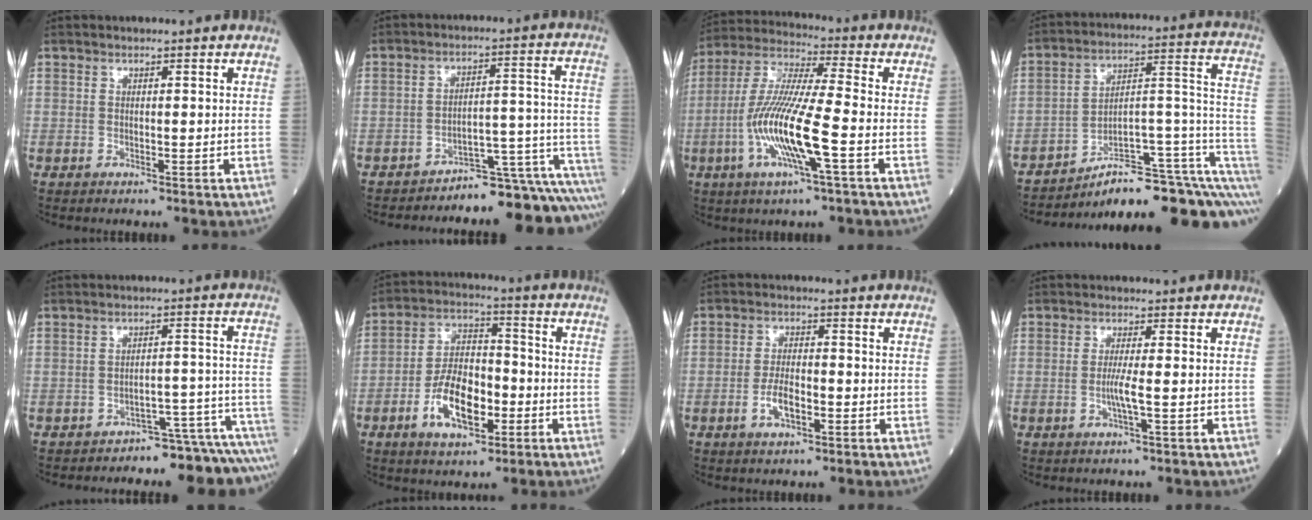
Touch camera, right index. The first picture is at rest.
{"total": 15.2, "force": [-15.0, -0.5, 2.6], "torque": [0.016, 0.049, -0.193]}
{"total": 14.0, "force": [-4.0, 0.5, 13.4], "torque": [-0.277, -0.006, -0.082]}
{"total": 17.1, "force": [-11.2, 3.9, 12.4], "torque": [-0.099, 0.081, -0.153]}
{"total": 9.9, "force": [-9.8, -0.5, 1.3], "torque": [0.024, 0.046, -0.125]}
{"total": 10.8, "force": [-4.0, 4.9, 8.7], "torque": [-0.174, 0.011, -0.071]}
{"total": 4.3, "force": [-1.7, 1.5, 3.7], "torque": [-0.072, 0.002, -0.032]}
{"total": 2.5, "force": [-0.6, -0.4, 2.4], "torque": [-0.050, -0.003, -0.013]}